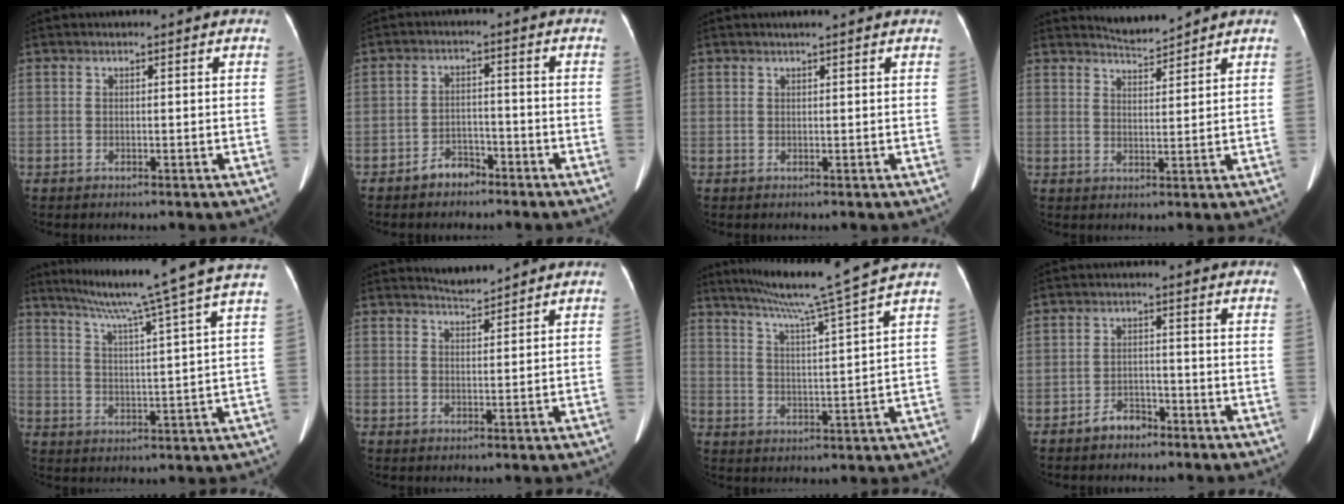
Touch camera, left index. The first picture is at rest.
{"total": 3.7, "force": [-2.9, 1.9, 1.1], "torque": [-0.019, 0.008, -0.047]}
{"total": 2.4, "force": [2.0, 0.1, 1.4], "torque": [-0.014, 0.018, 0.023]}
{"total": 3.0, "force": [2.9, -0.6, -0.3], "torque": [0.000, -0.004, 0.059]}
{"total": 18.0, "force": [14.8, -2.8, 9.9], "torque": [-0.162, -0.023, 0.198]}
{"total": 2.2, "force": [2.1, -0.5, -0.2], "torque": [-0.002, -0.001, 0.044]}
{"total": 13.0, "force": [10.7, -2.9, 6.7], "torque": [-0.116, -0.017, 0.158]}
{"total": 3.5, "force": [-2.8, 1.8, 1.2], "torque": [-0.022, 0.006, -0.045]}